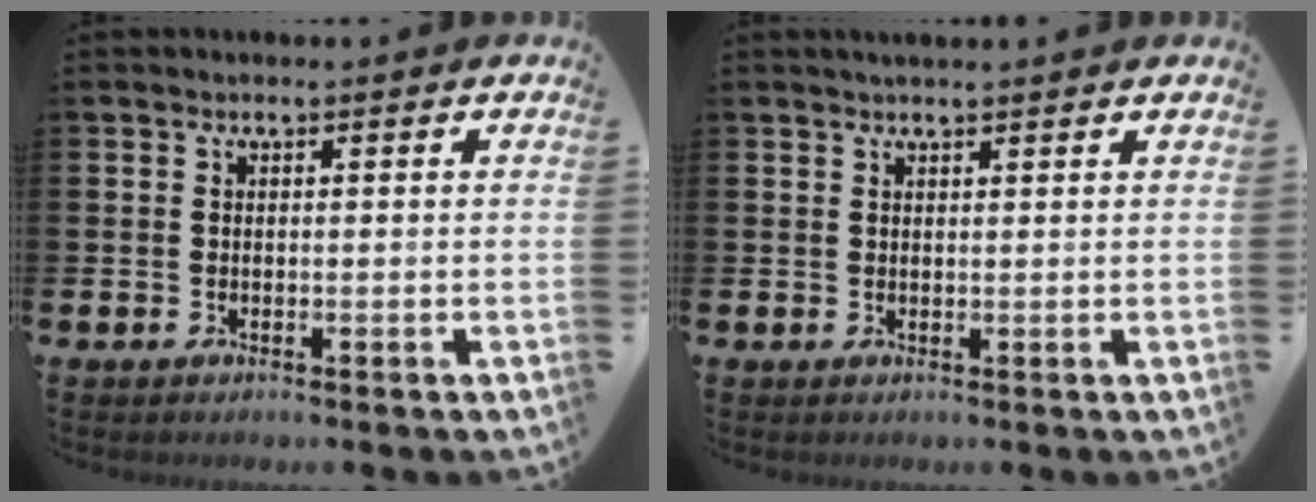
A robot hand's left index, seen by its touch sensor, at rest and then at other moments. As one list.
[{"total": 1.4, "force": [1.3, 0.0, 0.4], "torque": [0.007, -0.006, 0.021]}]